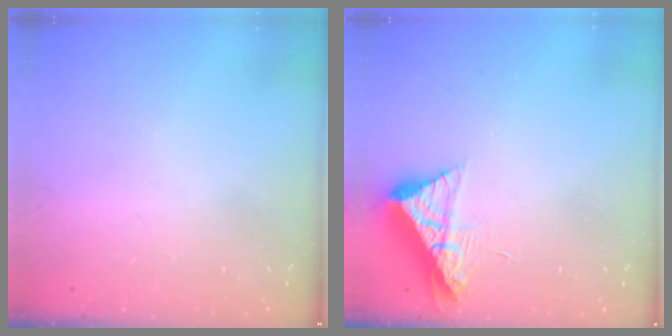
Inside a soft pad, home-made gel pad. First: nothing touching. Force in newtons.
{"total": 8.2, "press": 8.2, "slide": 0.3}